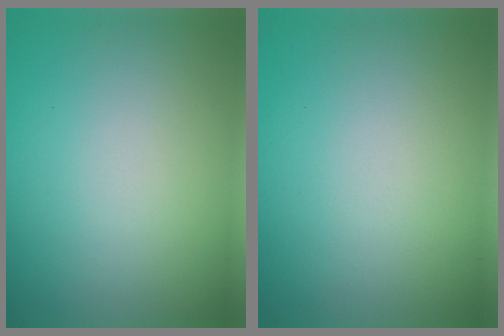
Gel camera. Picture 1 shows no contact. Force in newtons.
{"total": 0.0}